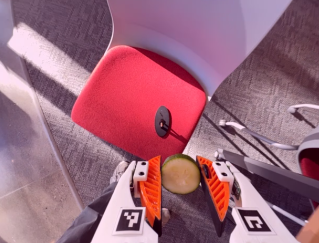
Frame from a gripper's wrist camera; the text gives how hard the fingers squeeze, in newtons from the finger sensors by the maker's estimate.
{"total": 8.2, "left": 8.8, "right": 7.7}